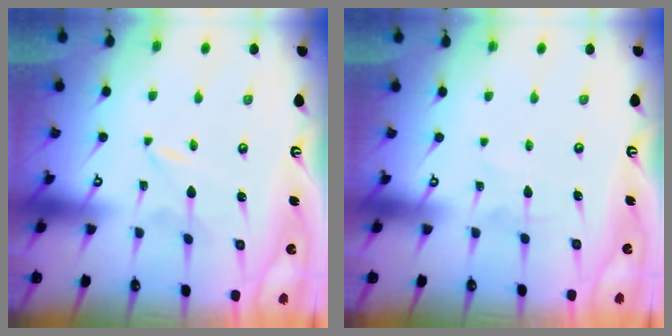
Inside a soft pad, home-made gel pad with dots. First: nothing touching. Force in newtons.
{"total": 2.0, "press": 2.0, "slide": 0.1}